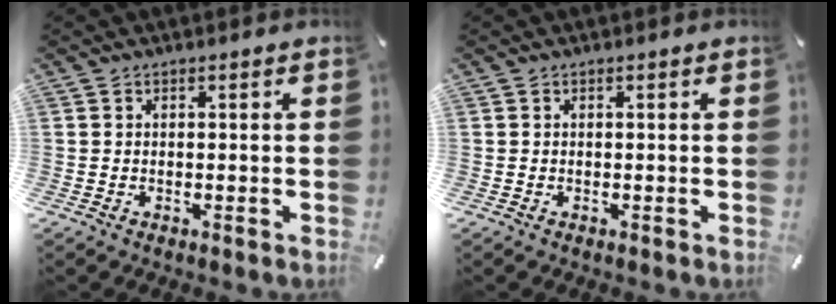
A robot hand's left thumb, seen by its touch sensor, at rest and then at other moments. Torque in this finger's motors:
{"motor_torque": [0.01, 0.01, 0.00, -0.01, 0.00]}